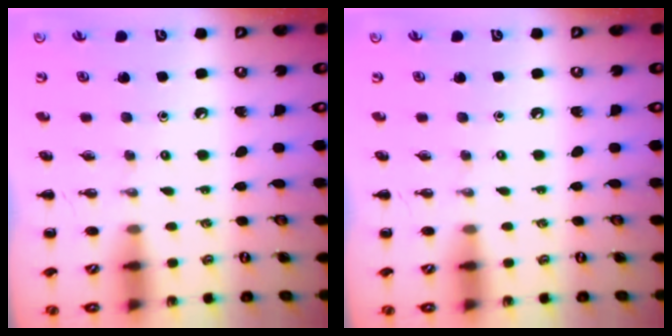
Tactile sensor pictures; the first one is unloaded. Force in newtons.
{"total": 0.0}